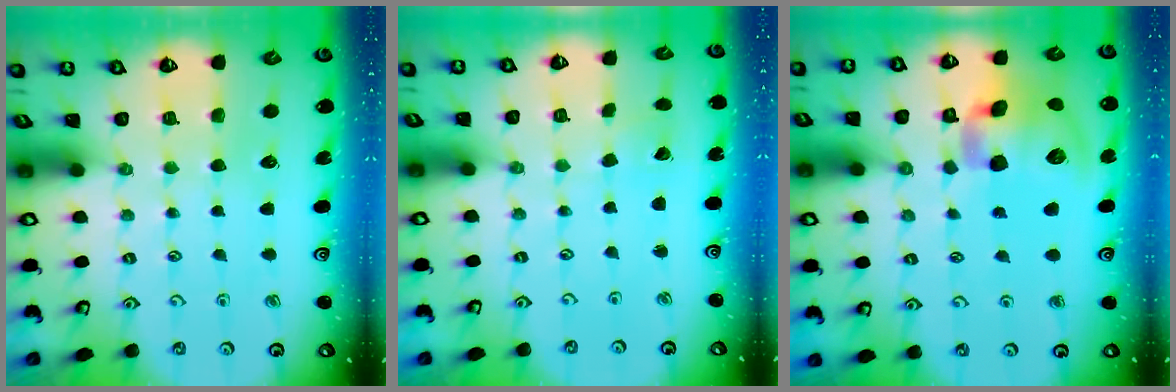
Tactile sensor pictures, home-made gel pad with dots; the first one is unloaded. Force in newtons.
{"total": 1.3, "press": 1.3, "slide": 0.1}
{"total": 16.8, "press": 16.7, "slide": 2.3}